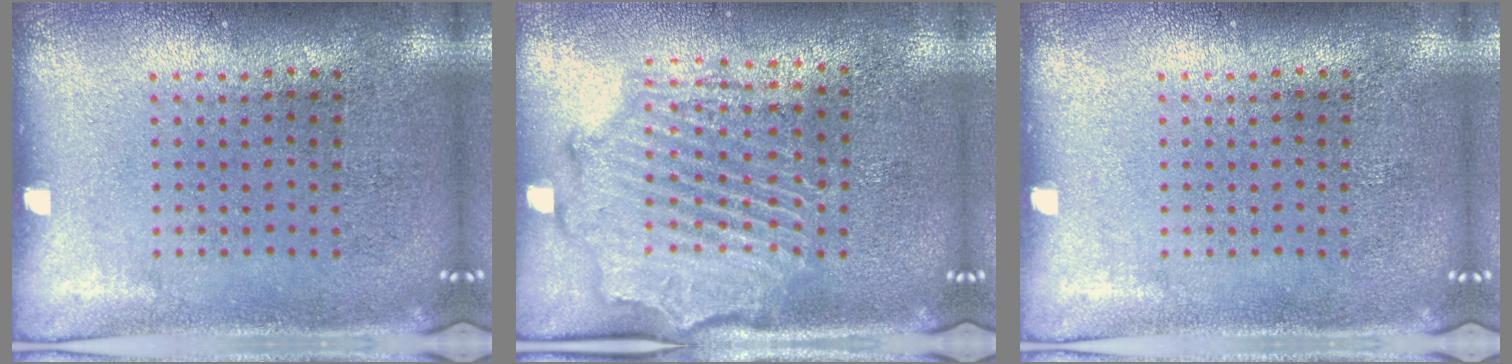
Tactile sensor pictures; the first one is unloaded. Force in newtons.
{"total": 2.1, "press": 2.1, "slide": 0.5}
{"total": 0.0}